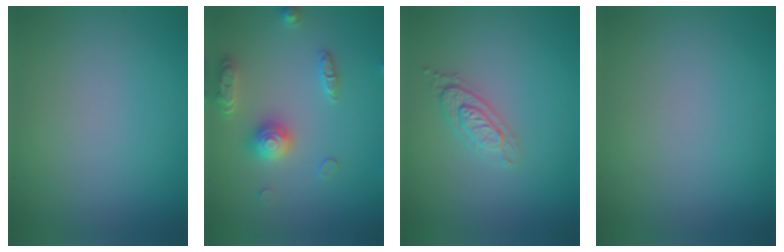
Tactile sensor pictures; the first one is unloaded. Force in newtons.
{"total": 3.4, "press": 3.4, "slide": 0.6}
{"total": 2.1, "press": 2.1, "slide": 0.3}
{"total": 0.0}